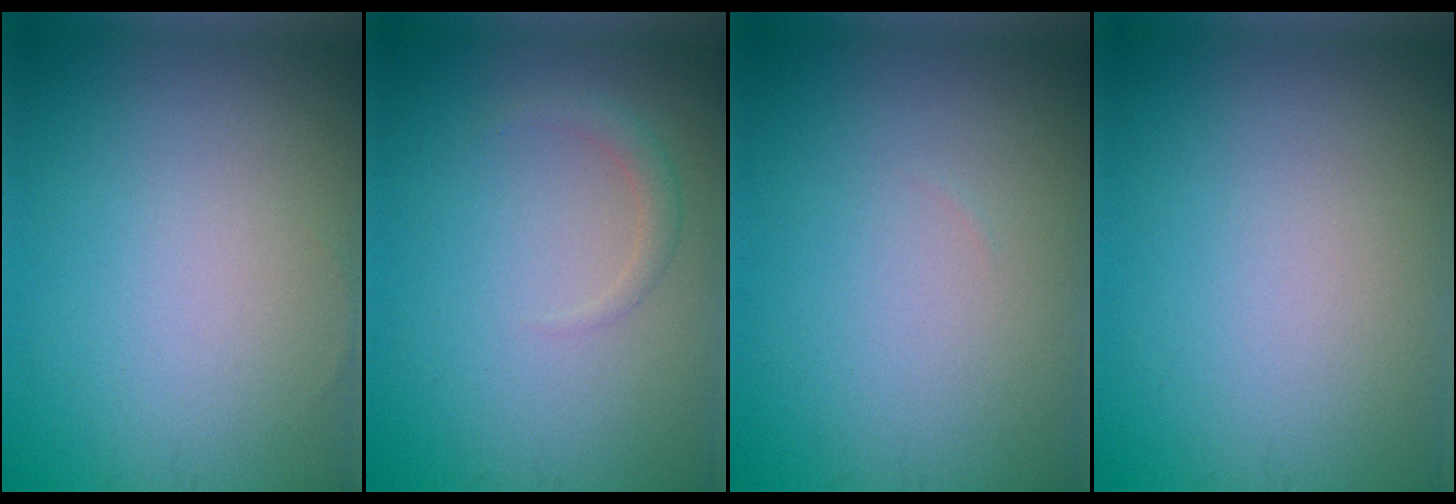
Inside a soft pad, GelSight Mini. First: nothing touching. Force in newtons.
{"total": 1.3, "press": 1.3, "slide": 0.1}
{"total": 0.0}
{"total": 0.0}